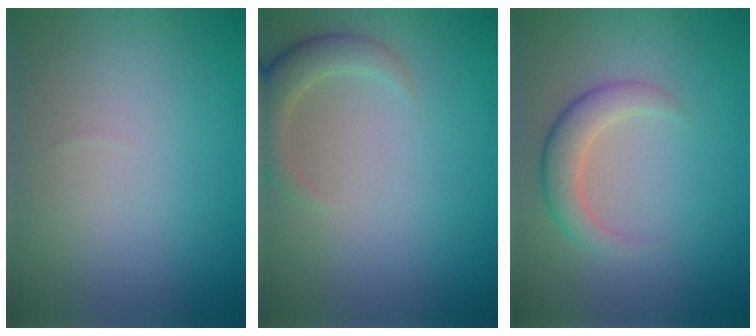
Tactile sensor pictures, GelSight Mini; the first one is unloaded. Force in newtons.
{"total": 2.9, "press": 2.8, "slide": 0.3}
{"total": 3.5, "press": 3.5, "slide": 0.2}